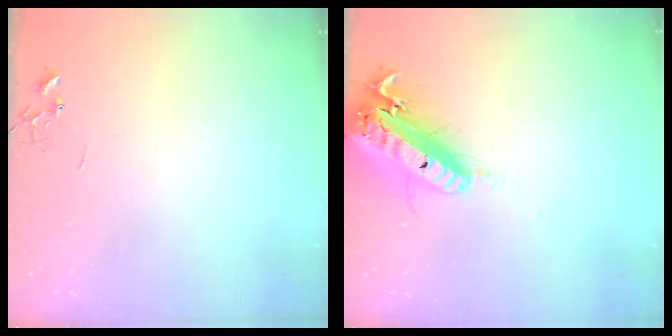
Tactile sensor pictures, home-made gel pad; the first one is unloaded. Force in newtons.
{"total": 21.6, "press": 21.0, "slide": 5.0}